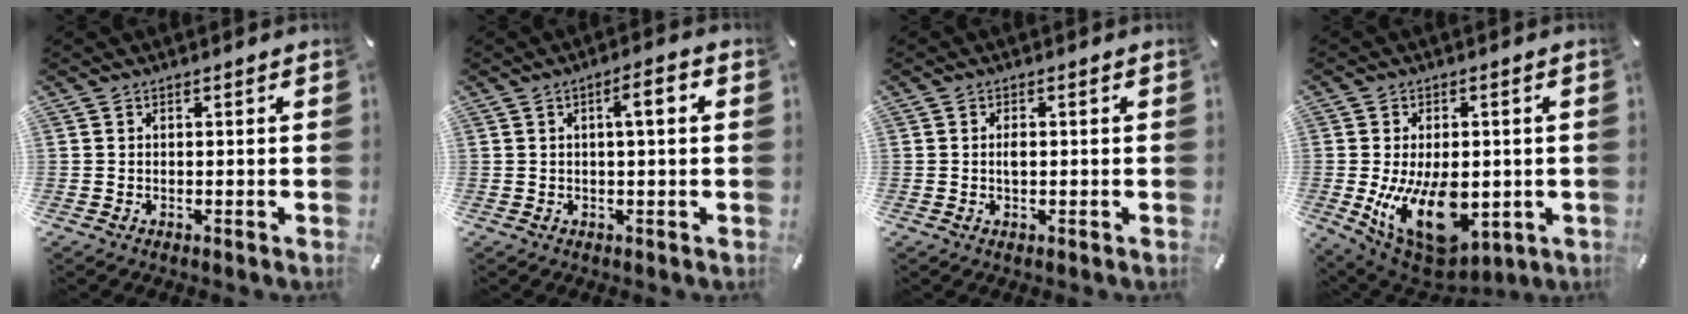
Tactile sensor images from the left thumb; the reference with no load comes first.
{"total": 5.0, "force": [1.0, 0.9, 4.8], "torque": [-0.078, -0.001, 0.009]}
{"total": 1.8, "force": [0.0, 0.8, 1.6], "torque": [-0.031, 0.002, -0.001]}
{"total": 17.4, "force": [-2.8, 10.3, 13.8], "torque": [-0.239, -0.018, -0.037]}